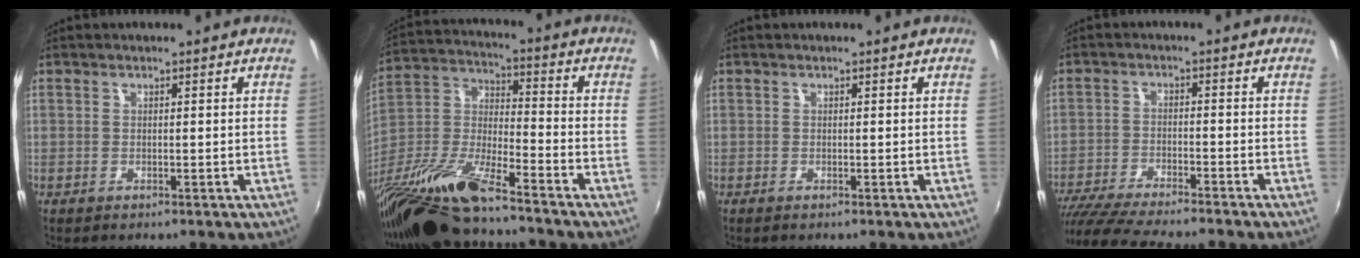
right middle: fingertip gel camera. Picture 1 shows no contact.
{"total": 17.0, "force": [-13.2, 2.6, 10.3], "torque": [-0.214, -0.024, -0.263]}
{"total": 0.0}
{"total": 13.7, "force": [-12.1, 0.4, 6.4], "torque": [-0.139, -0.030, -0.200]}